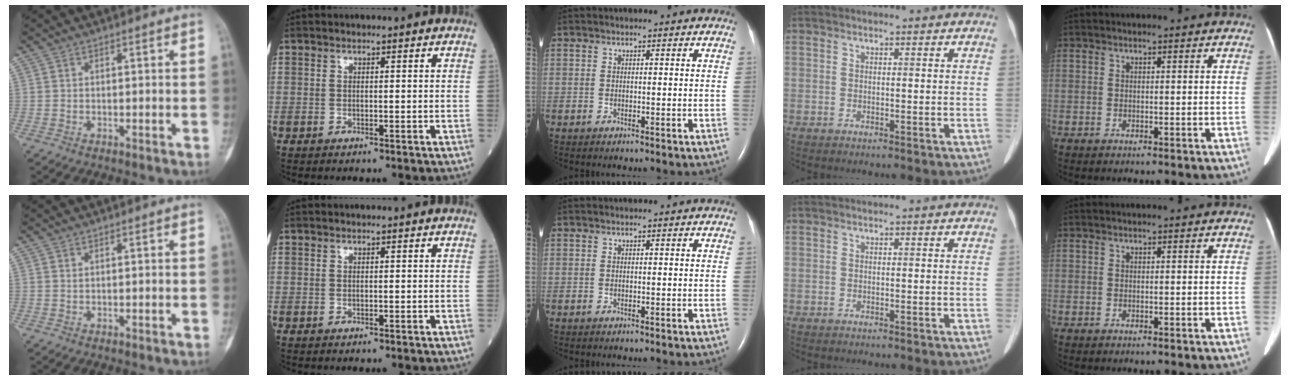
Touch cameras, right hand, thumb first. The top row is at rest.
{}